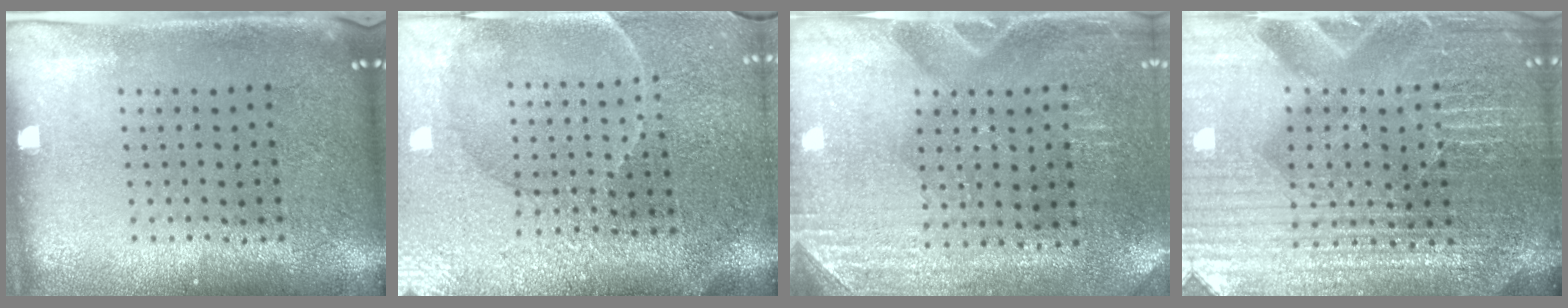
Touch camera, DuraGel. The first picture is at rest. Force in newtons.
{"total": 3.9, "press": 3.6, "slide": 1.4}
{"total": 3.0, "press": 2.8, "slide": 1.0}
{"total": 5.3, "press": 4.9, "slide": 2.1}